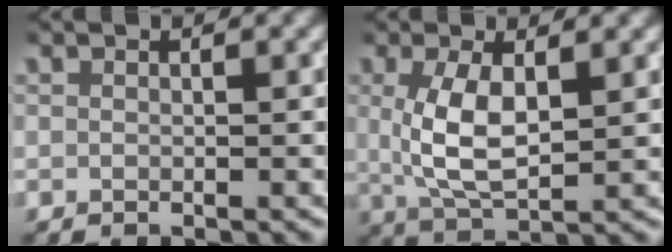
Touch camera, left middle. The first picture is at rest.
{"total": 5.3, "force": [0.7, 2.5, 4.6], "torque": [-0.097, -0.006, 0.022]}